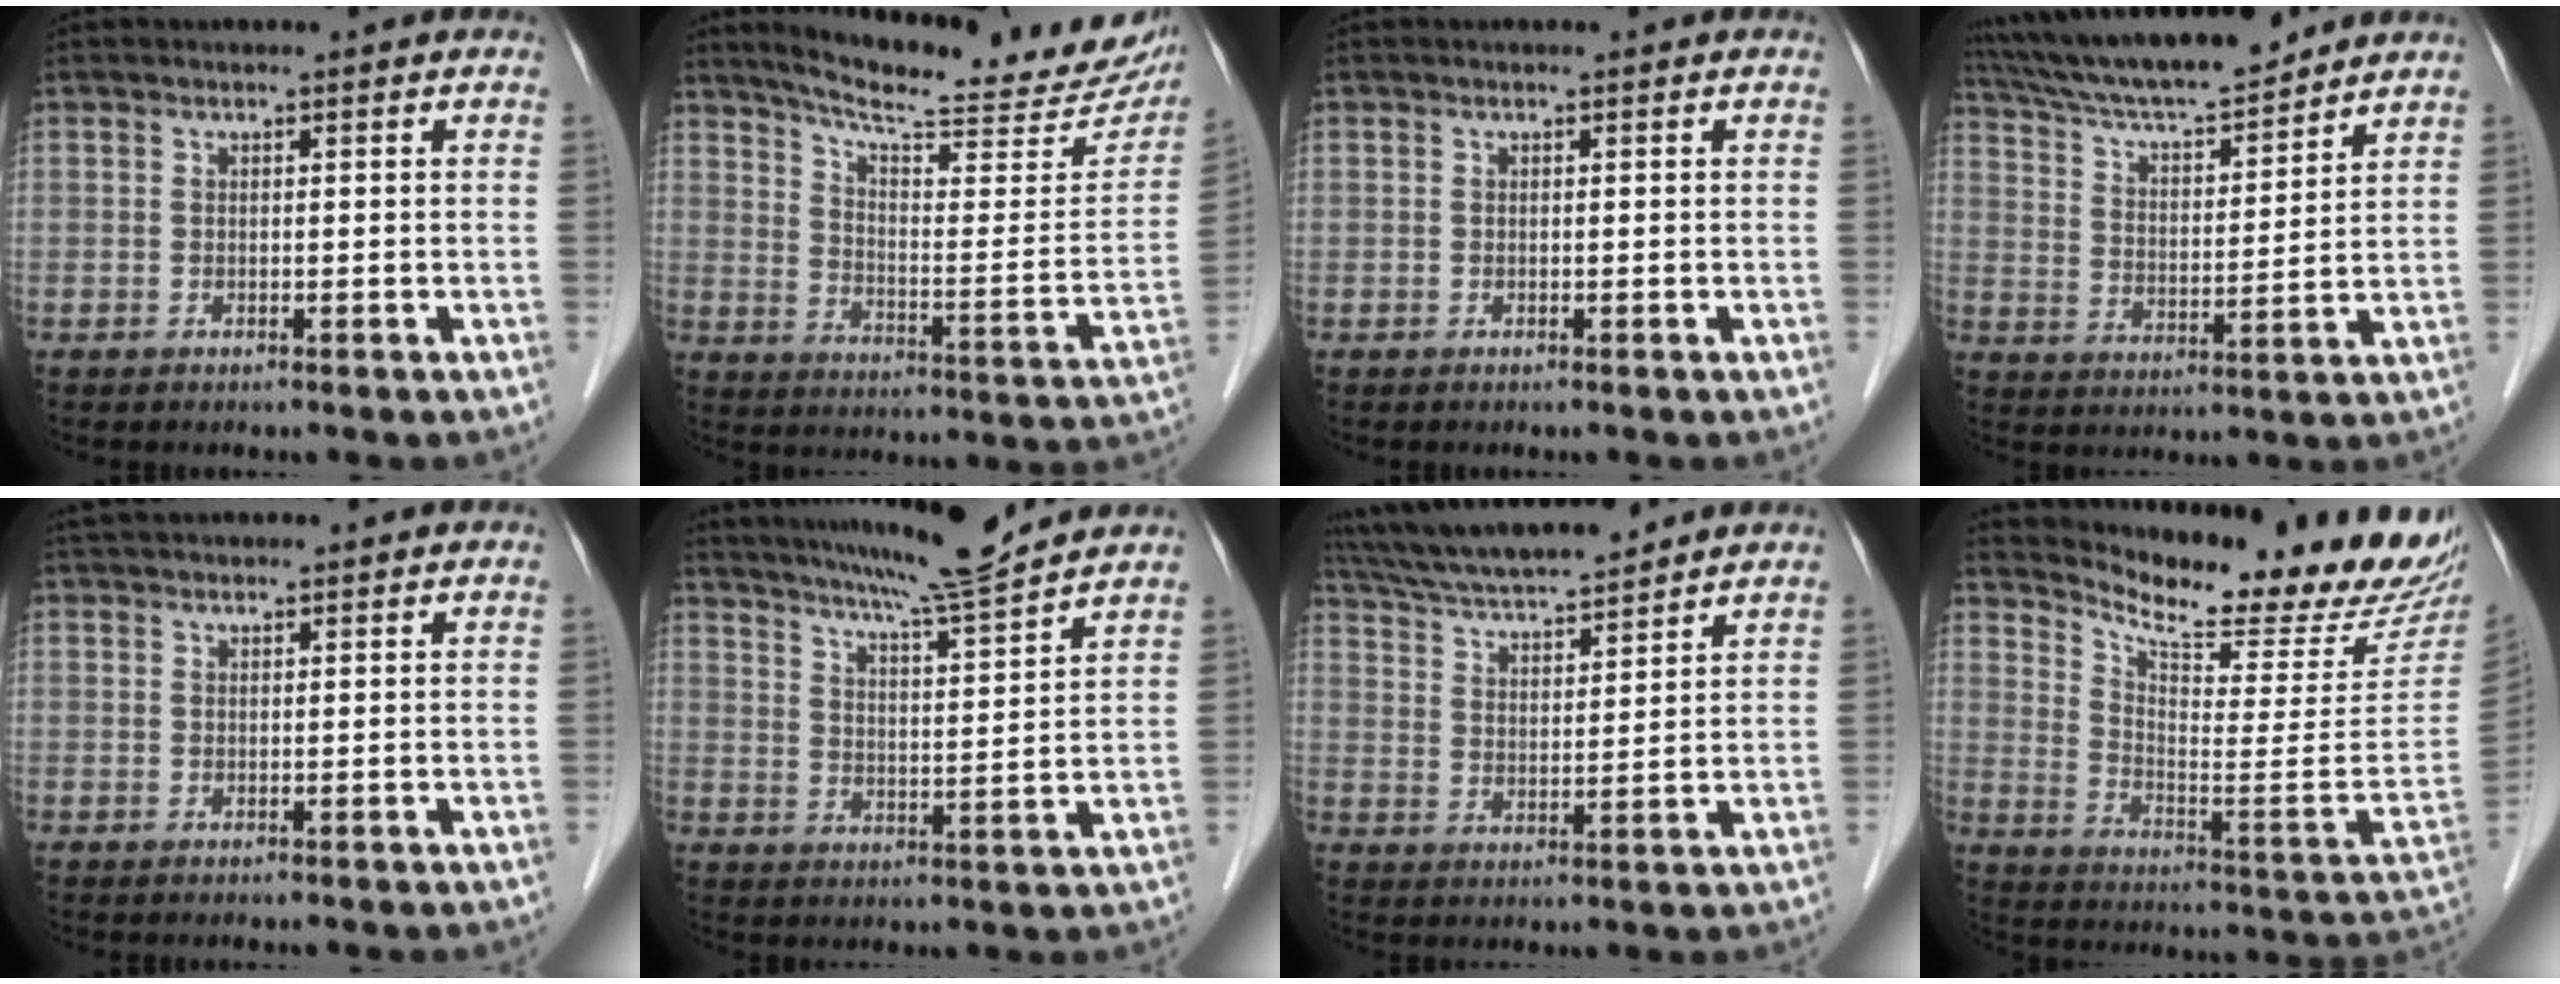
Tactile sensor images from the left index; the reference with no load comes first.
{"total": 23.9, "force": [21.2, 3.1, 10.7], "torque": [-0.158, -0.051, 0.274]}
{"total": 0.0}
{"total": 16.8, "force": [15.2, 2.1, 7.0], "torque": [-0.127, 0.018, 0.258]}
{"total": 4.4, "force": [4.1, 0.5, 1.6], "torque": [-0.021, 0.040, 0.065]}
{"total": 12.9, "force": [11.8, -0.9, 5.3], "torque": [-0.094, -0.002, 0.179]}
{"total": 14.2, "force": [13.0, 1.4, 5.7], "torque": [-0.108, 0.021, 0.223]}
{"total": 23.0, "force": [21.4, 2.1, 8.2], "torque": [-0.139, -0.099, 0.288]}